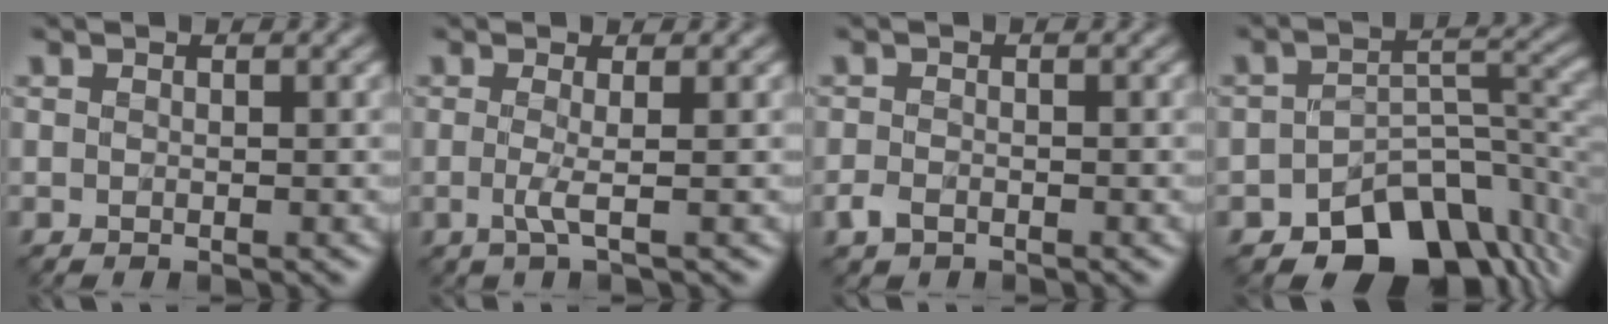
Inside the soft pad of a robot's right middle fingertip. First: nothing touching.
{"total": 1.4, "force": [-0.3, 0.0, 1.4], "torque": [-0.034, -0.006, -0.008]}
{"total": 1.1, "force": [-0.8, 0.7, 0.4], "torque": [-0.008, 0.000, -0.016]}
{"total": 9.2, "force": [-6.1, 5.1, 4.7], "torque": [-0.044, -0.012, -0.099]}